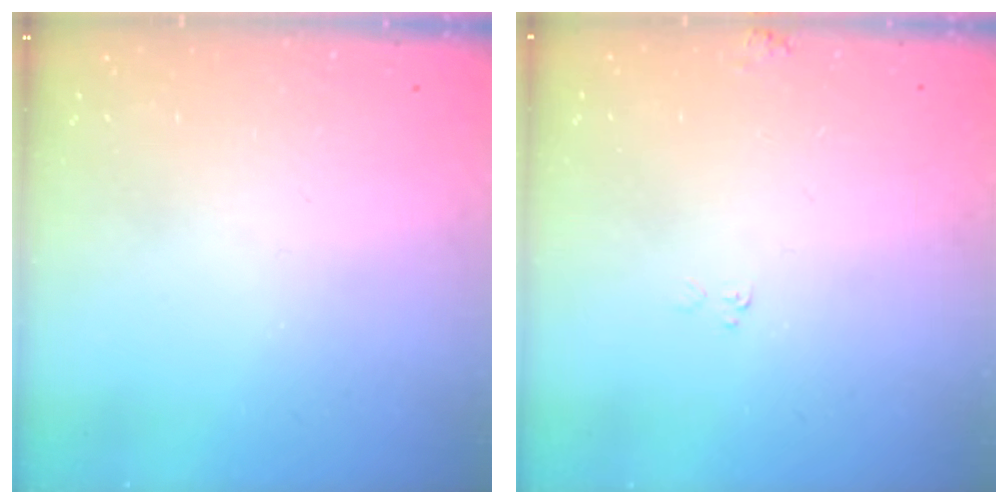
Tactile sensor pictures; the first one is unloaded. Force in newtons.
{"total": 5.2, "press": 5.2, "slide": 0.3}